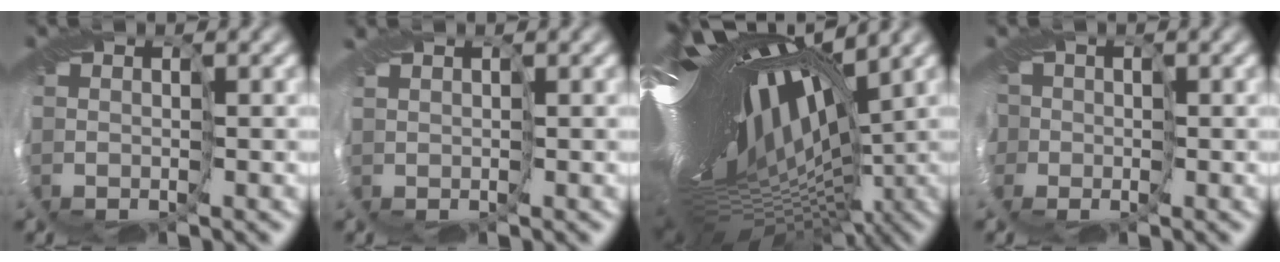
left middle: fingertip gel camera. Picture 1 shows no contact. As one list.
[{"total": 1.0, "force": [0.6, 0.4, 0.6], "torque": [-0.019, 0.007, 0.015]}, {"total": 18.7, "force": [1.7, 7.0, 17.2], "torque": [-0.261, -0.001, 0.026]}, {"total": 3.3, "force": [-0.2, 3.0, 1.4], "torque": [-0.035, 0.006, -0.004]}]